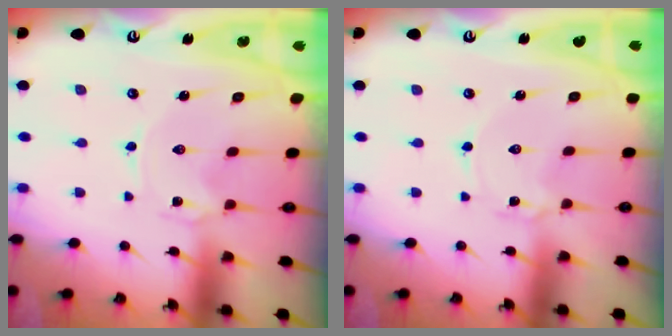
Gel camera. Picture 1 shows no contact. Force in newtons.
{"total": 1.9, "press": 1.8, "slide": 0.3}